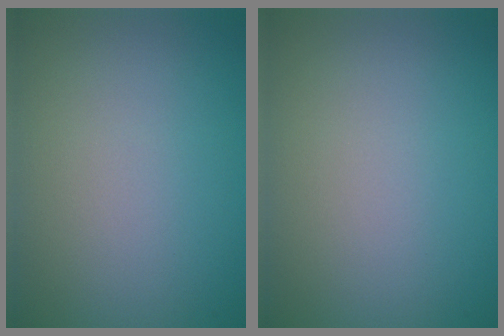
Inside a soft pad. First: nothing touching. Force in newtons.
{"total": 0.0}